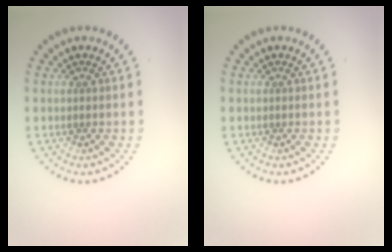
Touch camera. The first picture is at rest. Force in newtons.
{"total": 0.0}